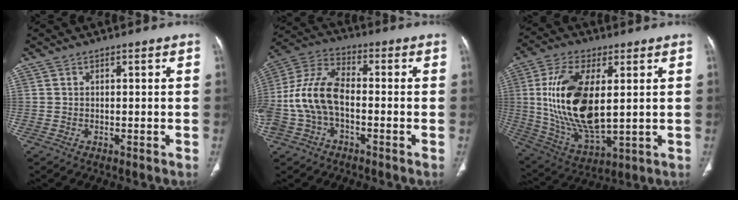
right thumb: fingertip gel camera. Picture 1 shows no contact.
{"total": 14.1, "force": [-2.4, 8.2, 11.1], "torque": [-0.246, 0.039, -0.048]}
{"total": 19.6, "force": [2.6, 9.1, 17.2], "torque": [-0.339, -0.019, 0.060]}